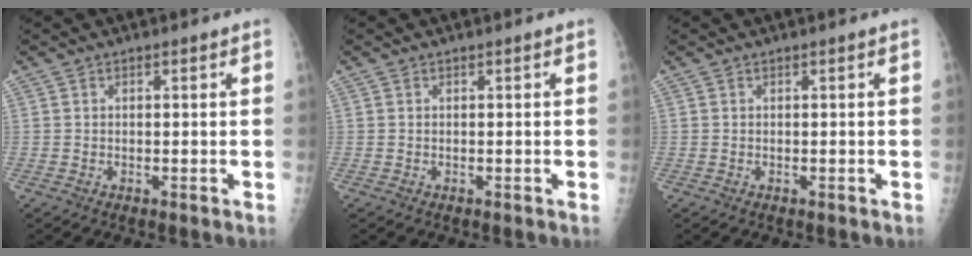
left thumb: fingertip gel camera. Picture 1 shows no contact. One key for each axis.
{"total": 0.0}
{"total": 0.0}